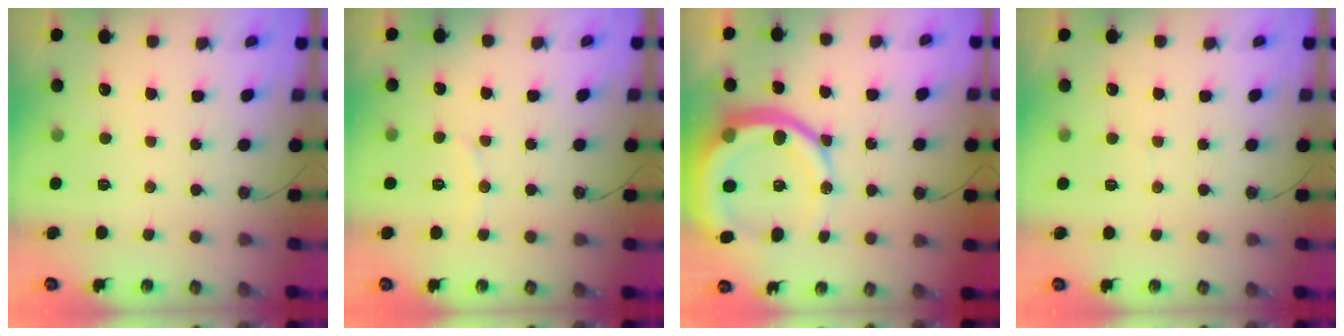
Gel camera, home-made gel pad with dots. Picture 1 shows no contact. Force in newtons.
{"total": 3.4, "press": 3.3, "slide": 0.4}
{"total": 17.4, "press": 17.3, "slide": 2.3}
{"total": 1.8, "press": 1.7, "slide": 0.1}